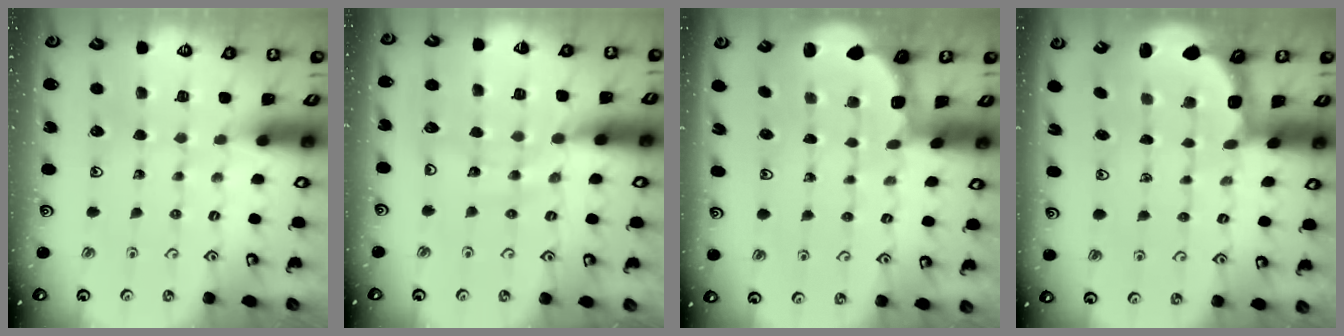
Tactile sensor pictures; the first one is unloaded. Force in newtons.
{"total": 10.7, "press": 10.7, "slide": 1.3}
{"total": 1.8, "press": 1.7, "slide": 0.7}
{"total": 3.0, "press": 2.0, "slide": 2.2}